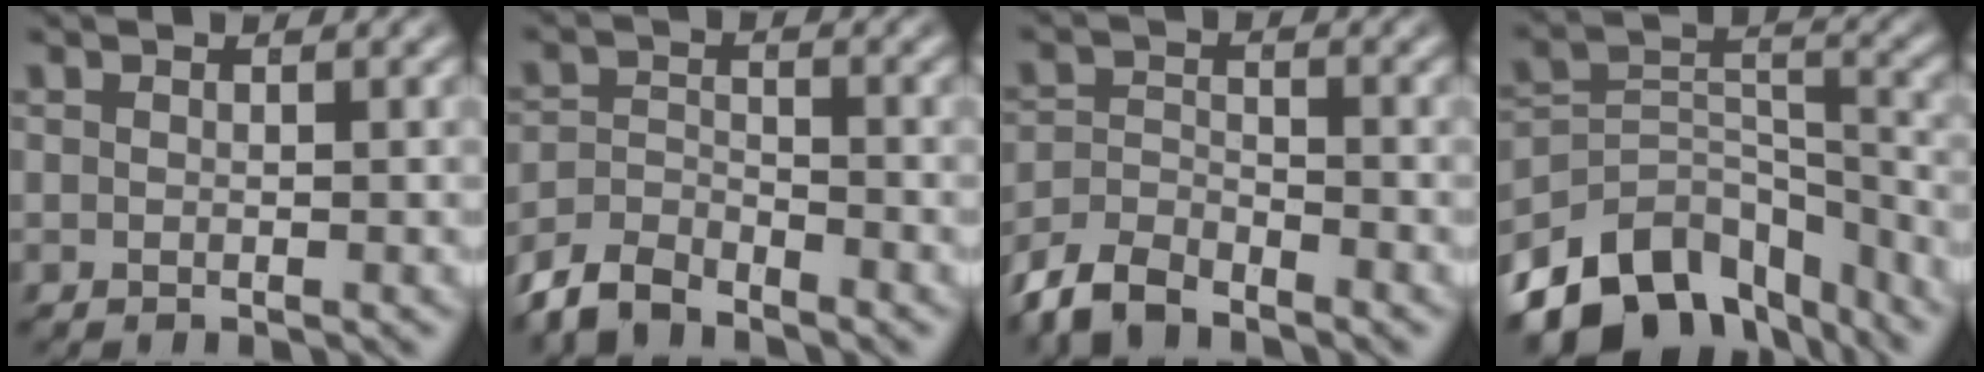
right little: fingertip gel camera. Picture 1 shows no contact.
{"total": 4.4, "force": [-3.7, 1.9, 1.5], "torque": [-0.027, -0.009, -0.065]}
{"total": 4.8, "force": [-3.8, 2.4, 1.7], "torque": [-0.032, -0.010, -0.067]}
{"total": 12.3, "force": [-7.4, 7.4, 6.4], "torque": [-0.109, -0.051, -0.101]}